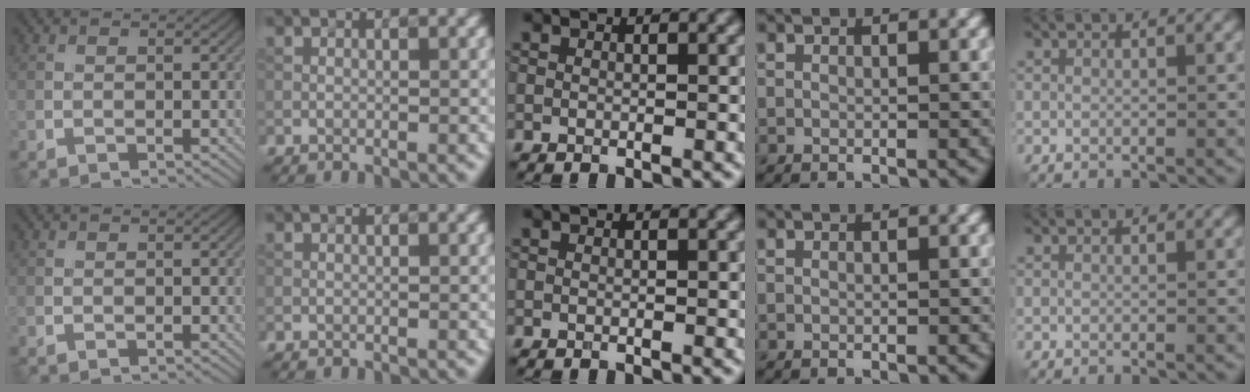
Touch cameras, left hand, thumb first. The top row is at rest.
{}